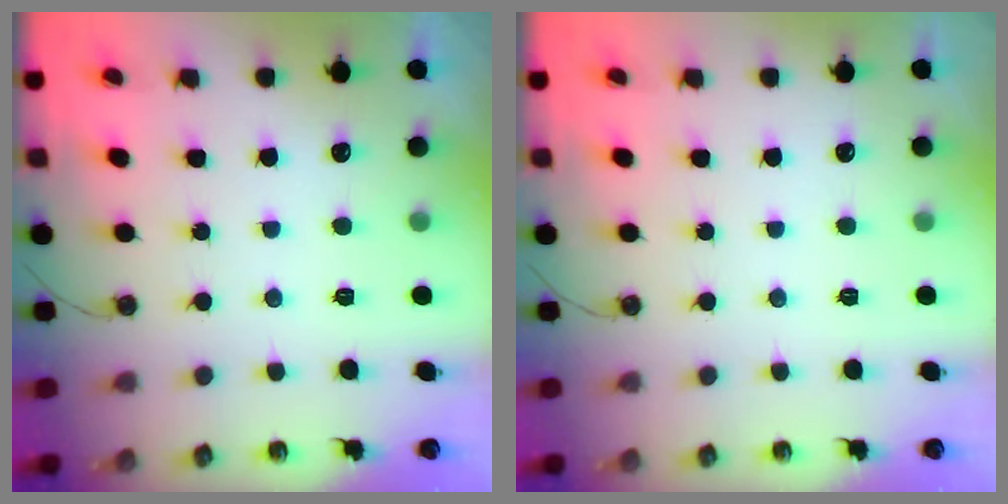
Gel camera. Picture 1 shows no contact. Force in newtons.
{"total": 0.0}